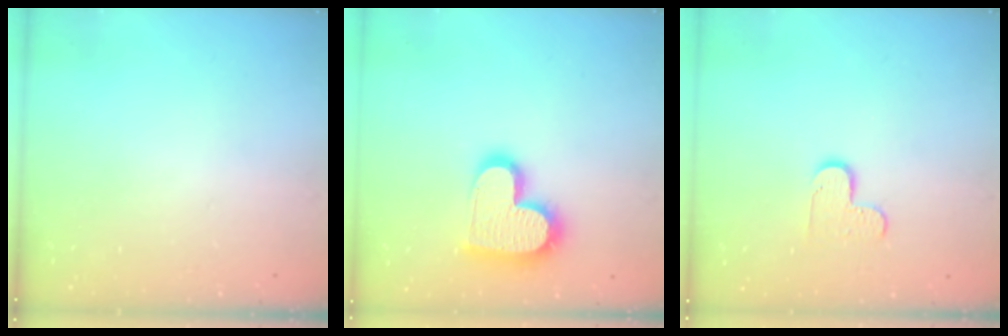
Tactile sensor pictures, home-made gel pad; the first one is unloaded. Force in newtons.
{"total": 18.4, "press": 18.4, "slide": 1.0}
{"total": 5.5, "press": 5.5, "slide": 0.5}